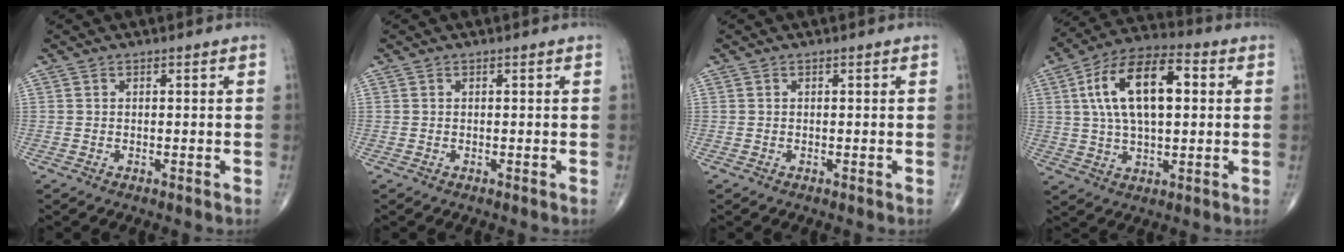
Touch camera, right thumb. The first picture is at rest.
{"total": 0.0}
{"total": 0.0}
{"total": 16.8, "force": [3.4, 8.1, 14.3], "torque": [-0.250, 0.021, 0.054]}